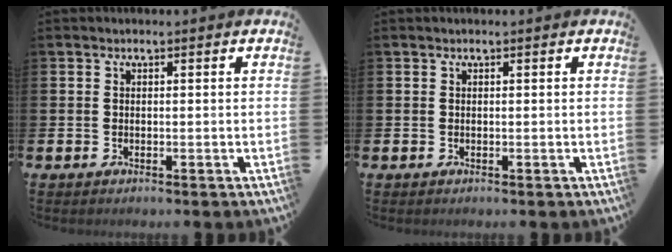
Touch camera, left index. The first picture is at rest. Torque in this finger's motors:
{"motor_torque": [-1.22, -0.42, -1.05, -0.01]}